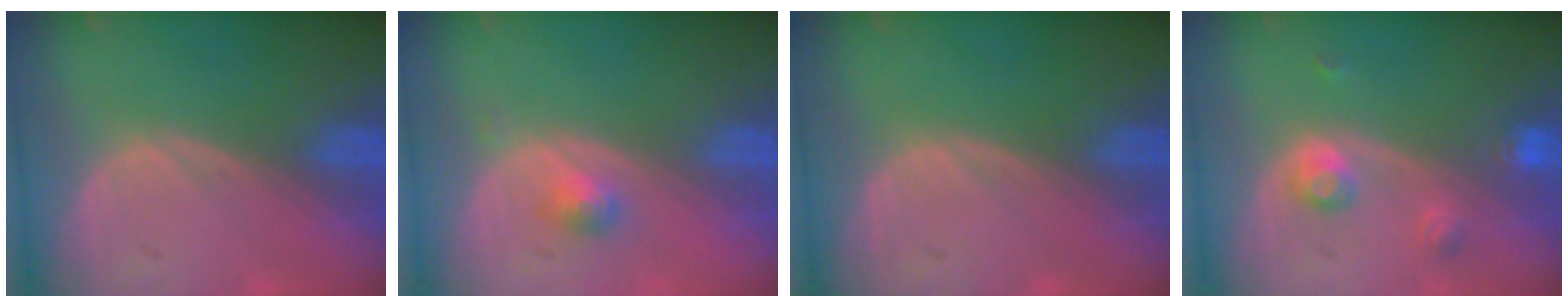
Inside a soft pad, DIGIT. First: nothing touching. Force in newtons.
{"total": 2.0, "press": 1.8, "slide": 0.8}
{"total": 0.0}
{"total": 3.6, "press": 3.3, "slide": 1.5}